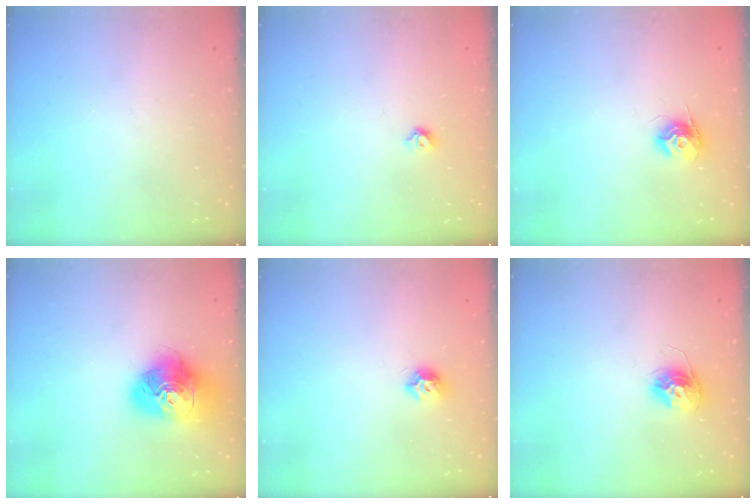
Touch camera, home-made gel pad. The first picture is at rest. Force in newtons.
{"total": 4.8, "press": 4.8, "slide": 0.8}
{"total": 9.6, "press": 9.6, "slide": 0.4}
{"total": 17.1, "press": 17.0, "slide": 2.2}
{"total": 7.1, "press": 7.1, "slide": 0.2}
{"total": 10.5, "press": 10.5, "slide": 0.5}